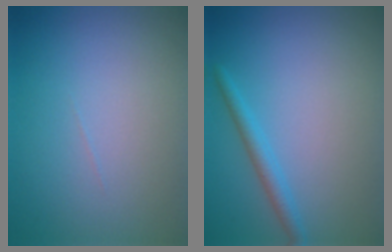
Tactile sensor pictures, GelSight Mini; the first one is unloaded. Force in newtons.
{"total": 1.8, "press": 1.8, "slide": 0.1}